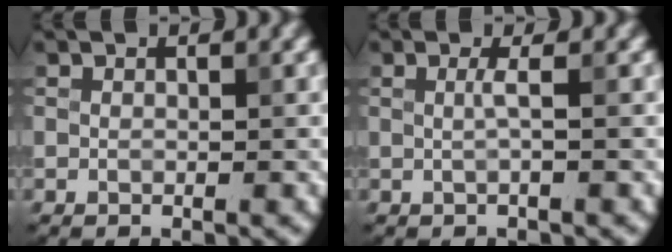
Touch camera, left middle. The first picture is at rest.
{"total": 0.8, "force": [-0.1, -0.3, 0.8], "torque": [-0.019, 0.004, 0.001]}